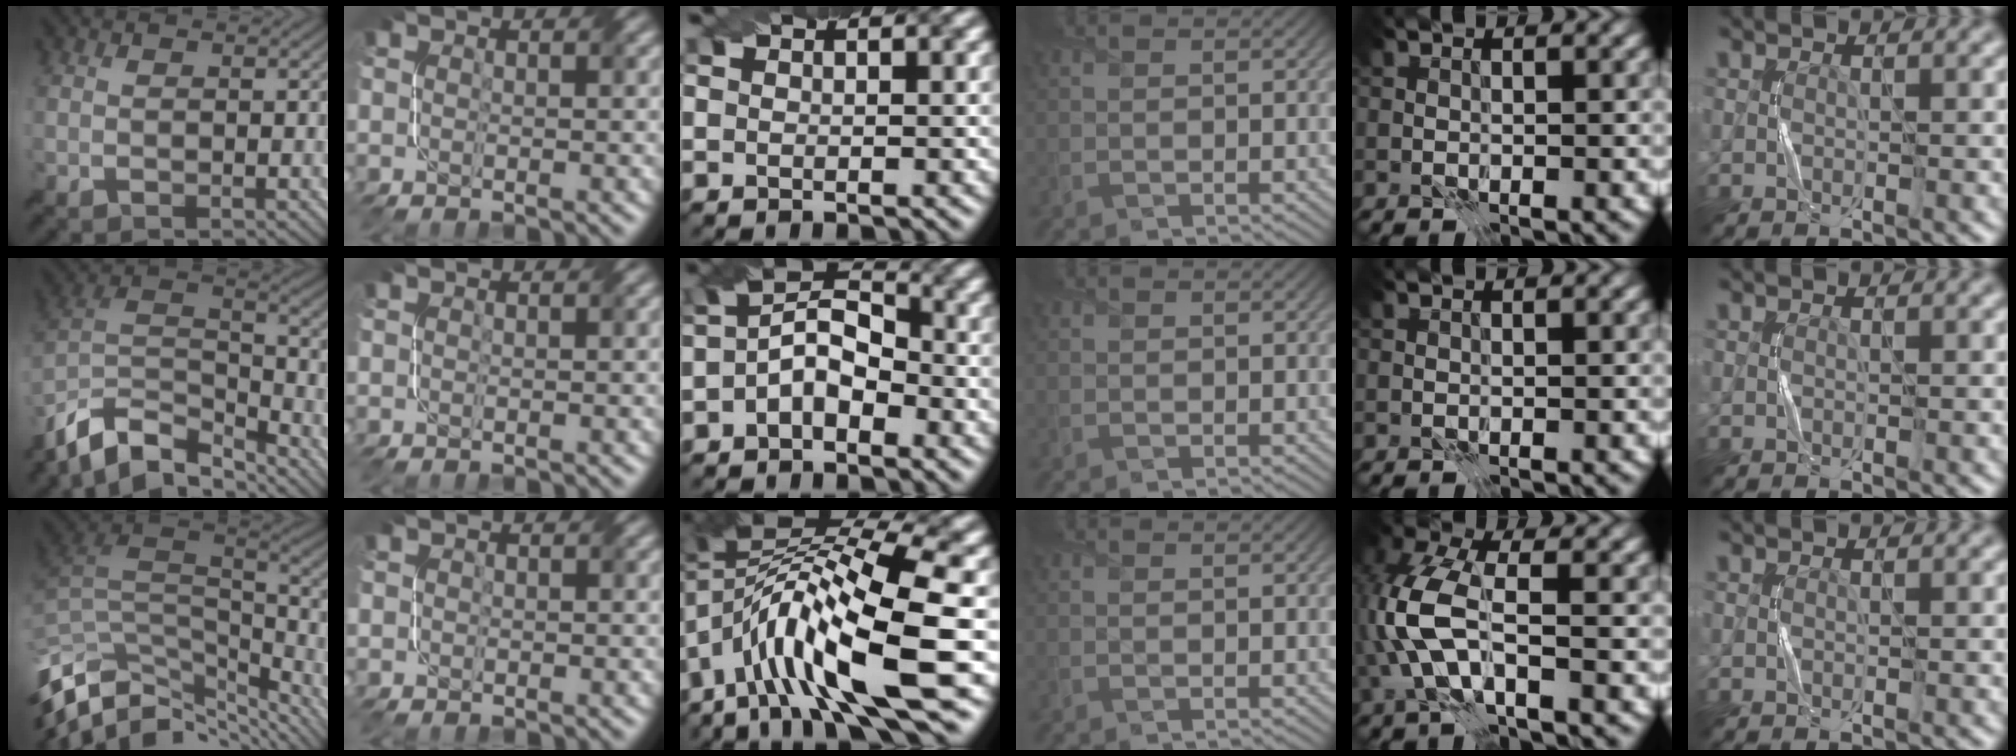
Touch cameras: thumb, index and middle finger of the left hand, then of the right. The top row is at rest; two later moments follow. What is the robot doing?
{"motion": "twist", "object": "screw"}